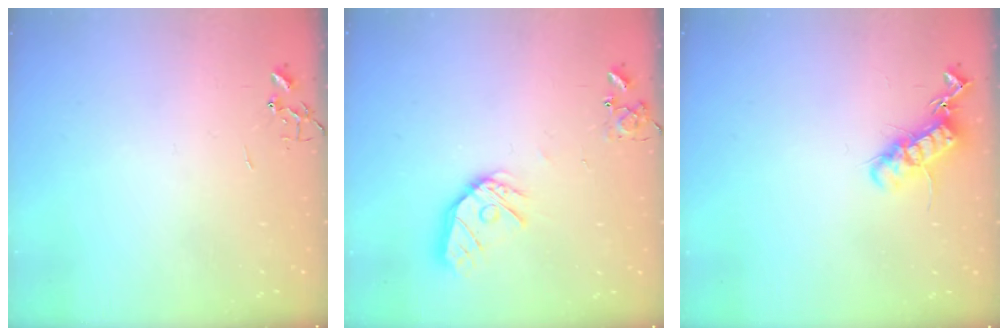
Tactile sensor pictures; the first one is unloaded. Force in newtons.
{"total": 14.1, "press": 14.0, "slide": 1.7}
{"total": 13.3, "press": 13.3, "slide": 0.3}